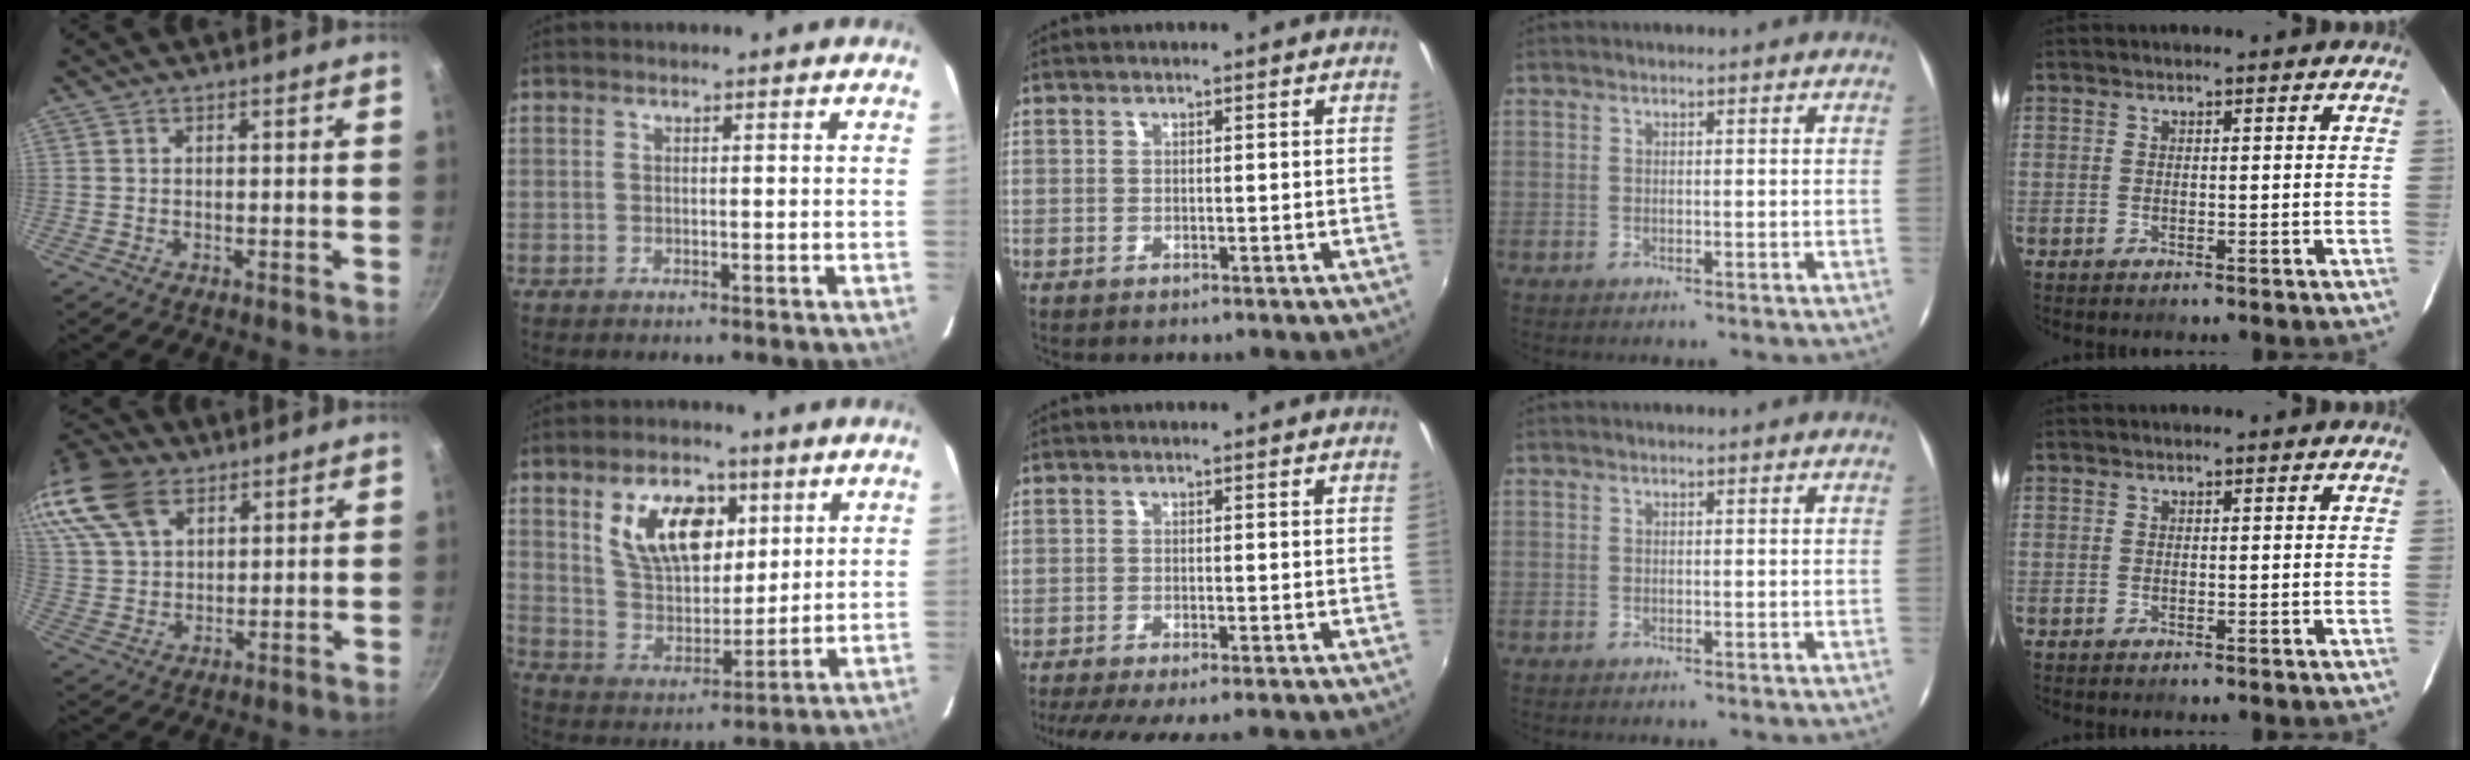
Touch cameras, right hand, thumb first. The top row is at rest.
{"thumb": {"total": 18.4, "force": [10.2, 11.3, 10.3], "torque": [-0.219, 0.011, 0.199]}, "index": {"total": 13.8, "force": [5.7, 8.0, 9.7], "torque": [-0.172, 0.016, 0.110]}, "middle": {"total": 8.3, "force": [-7.0, 0.6, 4.4], "torque": [-0.093, -0.031, -0.112]}}